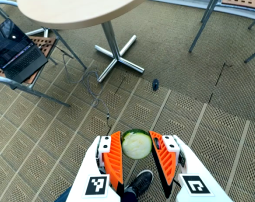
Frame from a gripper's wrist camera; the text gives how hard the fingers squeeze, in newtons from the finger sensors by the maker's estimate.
{"total": 10.2, "left": 9.7, "right": 10.6}